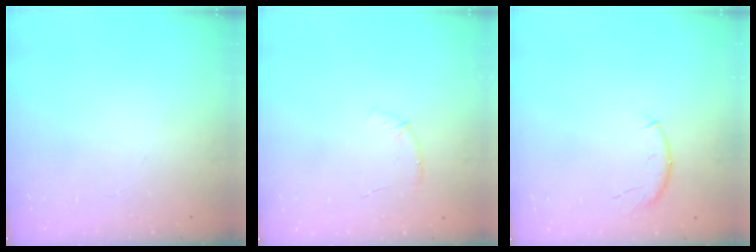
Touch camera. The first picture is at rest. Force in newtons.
{"total": 6.8, "press": 6.6, "slide": 1.8}
{"total": 6.1, "press": 6.0, "slide": 1.0}